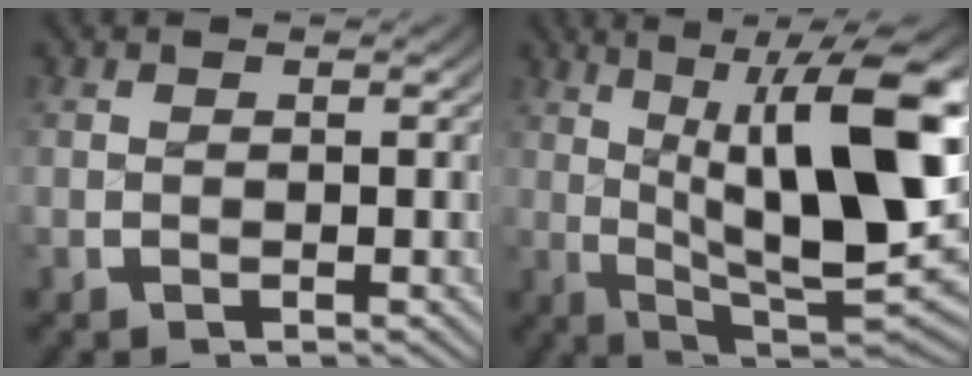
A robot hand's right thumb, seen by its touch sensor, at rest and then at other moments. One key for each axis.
{"total": 14.5, "fx": 0.3, "fy": 7.1, "fz": 12.7, "tx": -0.196, "ty": -0.039, "tz": 0.017}